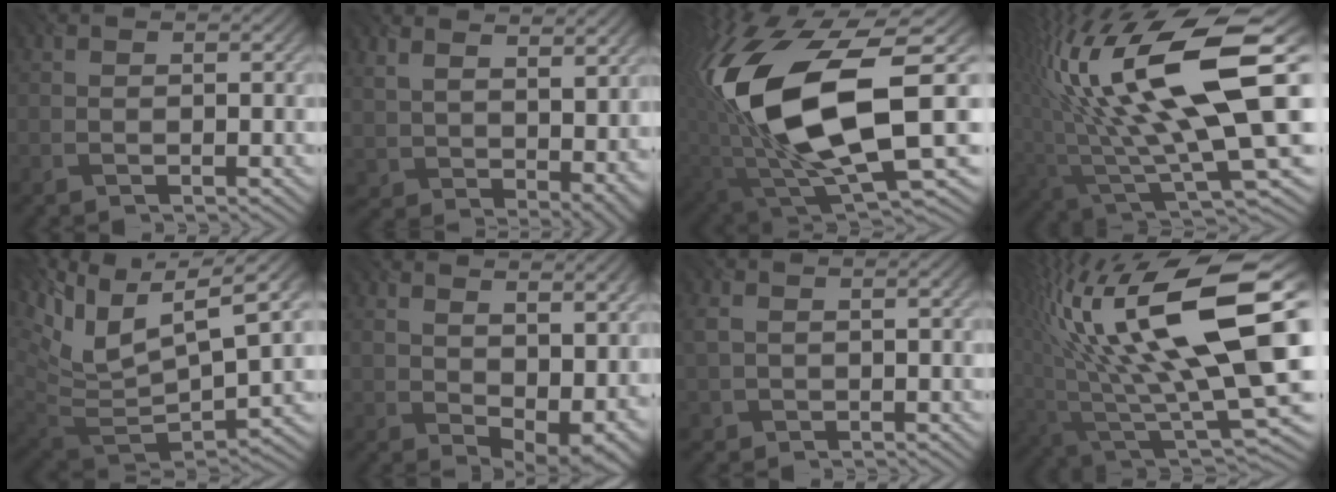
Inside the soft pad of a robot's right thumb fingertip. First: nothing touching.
{"total": 10.6, "force": [5.5, 5.8, 7.0], "torque": [-0.145, -0.013, 0.127]}
{"total": 18.5, "force": [2.0, 8.6, 16.2], "torque": [-0.351, -0.031, 0.043]}
{"total": 19.1, "force": [4.2, 6.6, 17.4], "torque": [-0.341, -0.003, 0.075]}
{"total": 13.5, "force": [5.9, 6.1, 10.5], "torque": [-0.238, 0.008, 0.111]}
{"total": 11.2, "force": [3.0, 5.9, 9.0], "torque": [-0.133, -0.019, 0.083]}
{"total": 3.3, "force": [0.5, 2.1, 2.4], "torque": [-0.062, 0.002, 0.007]}
{"total": 19.8, "force": [6.0, 7.5, 17.3], "torque": [-0.330, 0.000, 0.105]}